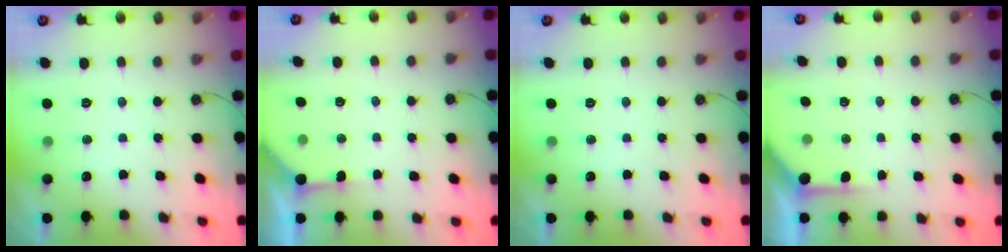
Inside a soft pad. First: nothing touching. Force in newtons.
{"total": 2.8, "press": 2.8, "slide": 0.4}
{"total": 0.0}
{"total": 2.8, "press": 2.7, "slide": 0.3}